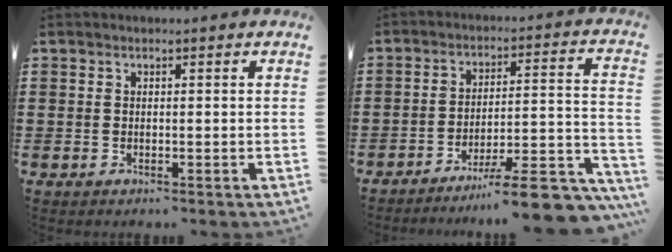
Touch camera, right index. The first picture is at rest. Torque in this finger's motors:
{"motor_torque": [0.38, -0.34, 0.15, 0.02]}